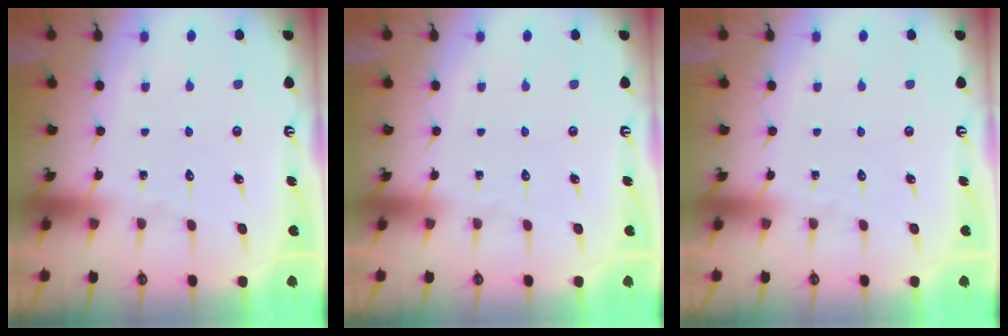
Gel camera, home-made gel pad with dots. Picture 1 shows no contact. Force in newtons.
{"total": 0.0}
{"total": 0.0}